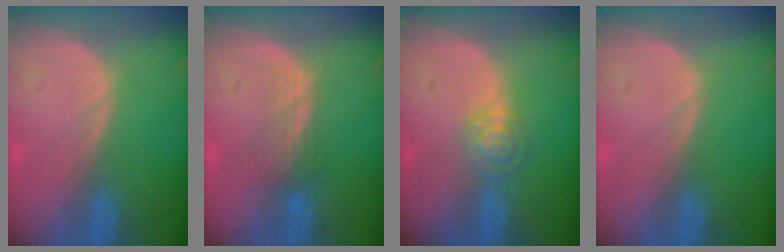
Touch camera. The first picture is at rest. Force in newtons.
{"total": 3.4, "press": 2.9, "slide": 1.9}
{"total": 4.0, "press": 3.6, "slide": 1.6}
{"total": 0.0}